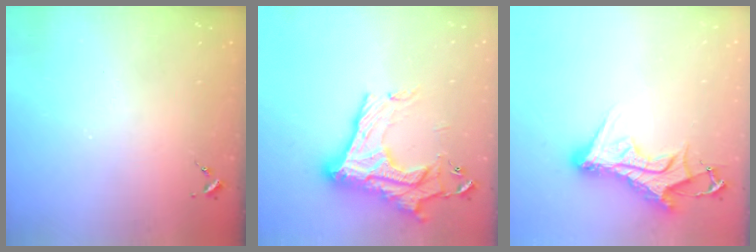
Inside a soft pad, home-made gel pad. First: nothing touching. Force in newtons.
{"total": 23.0, "press": 22.9, "slide": 1.4}
{"total": 12.6, "press": 12.5, "slide": 1.4}